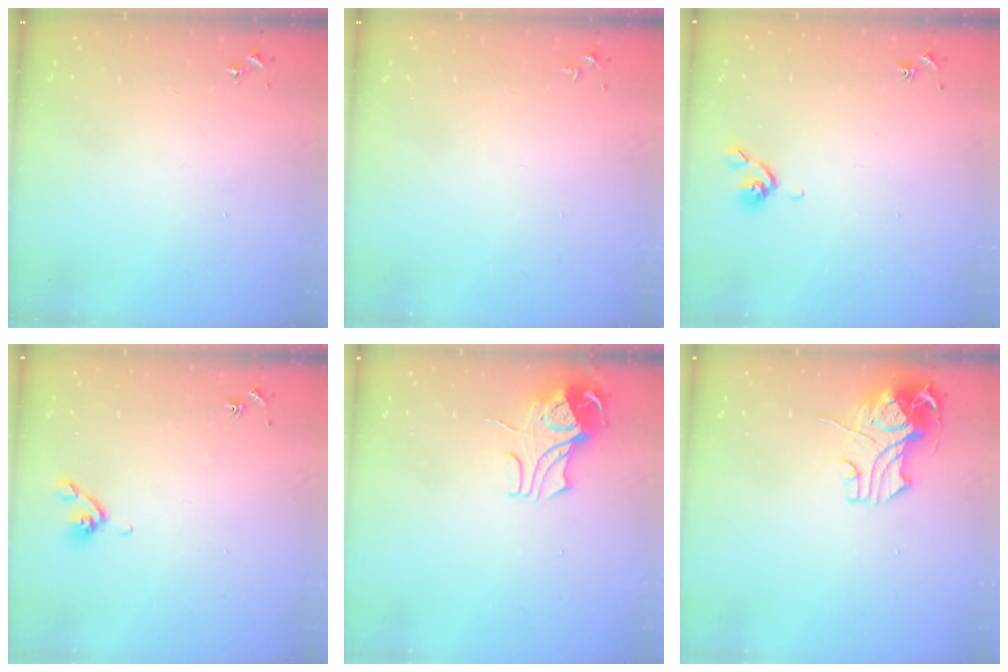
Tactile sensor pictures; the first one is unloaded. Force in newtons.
{"total": 2.8, "press": 2.8, "slide": 0.4}
{"total": 4.8, "press": 4.6, "slide": 1.0}
{"total": 5.8, "press": 5.6, "slide": 1.7}
{"total": 9.3, "press": 9.3, "slide": 1.2}
{"total": 10.7, "press": 10.6, "slide": 1.8}